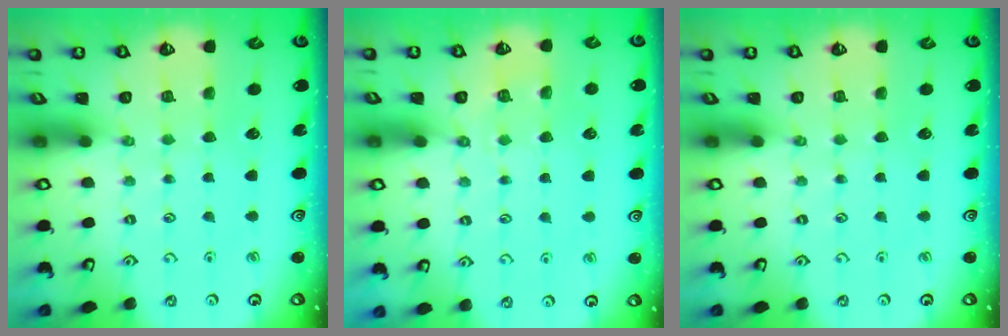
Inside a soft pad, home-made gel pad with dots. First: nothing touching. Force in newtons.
{"total": 3.4, "press": 3.2, "slide": 1.1}
{"total": 0.0}